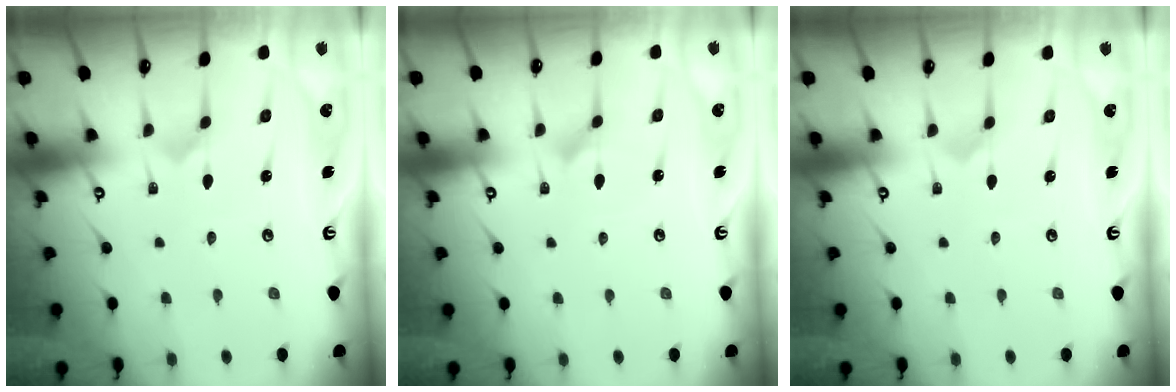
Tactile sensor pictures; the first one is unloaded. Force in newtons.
{"total": 1.8, "press": 1.8, "slide": 0.0}
{"total": 0.0}